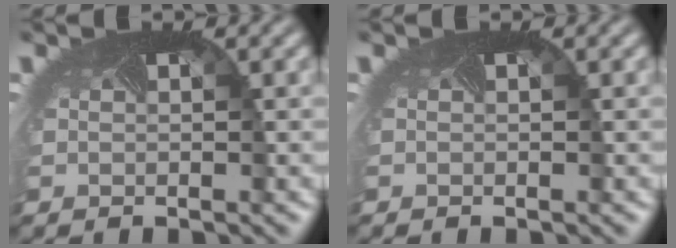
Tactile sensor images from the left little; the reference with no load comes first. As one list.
[{"total": 0.0}]